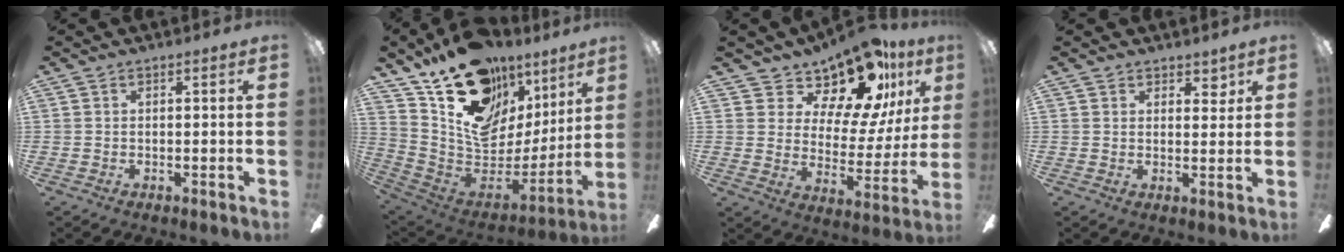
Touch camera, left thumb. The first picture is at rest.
{"total": 20.3, "force": [12.1, 12.7, 10.2], "torque": [-0.161, -0.085, 0.228]}
{"total": 15.2, "force": [12.4, 6.5, 6.0], "torque": [-0.094, -0.106, 0.212]}
{"total": 3.6, "force": [2.7, 2.3, 0.6], "torque": [0.004, -0.009, 0.046]}